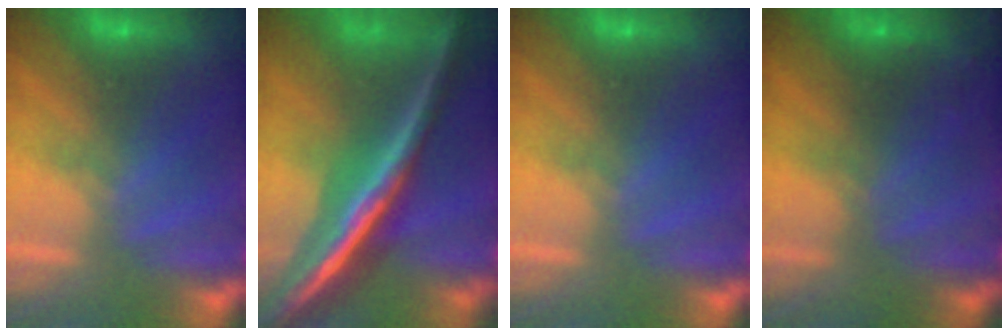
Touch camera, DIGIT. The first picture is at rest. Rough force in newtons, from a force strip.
{"total": 6.9}
{"total": 0.0}
{"total": 8.7}